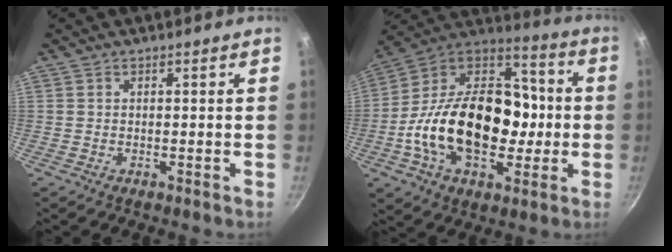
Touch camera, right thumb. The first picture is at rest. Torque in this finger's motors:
{"motor_torque": [2.55, 2.46, 2.13, -0.64, 0.53]}